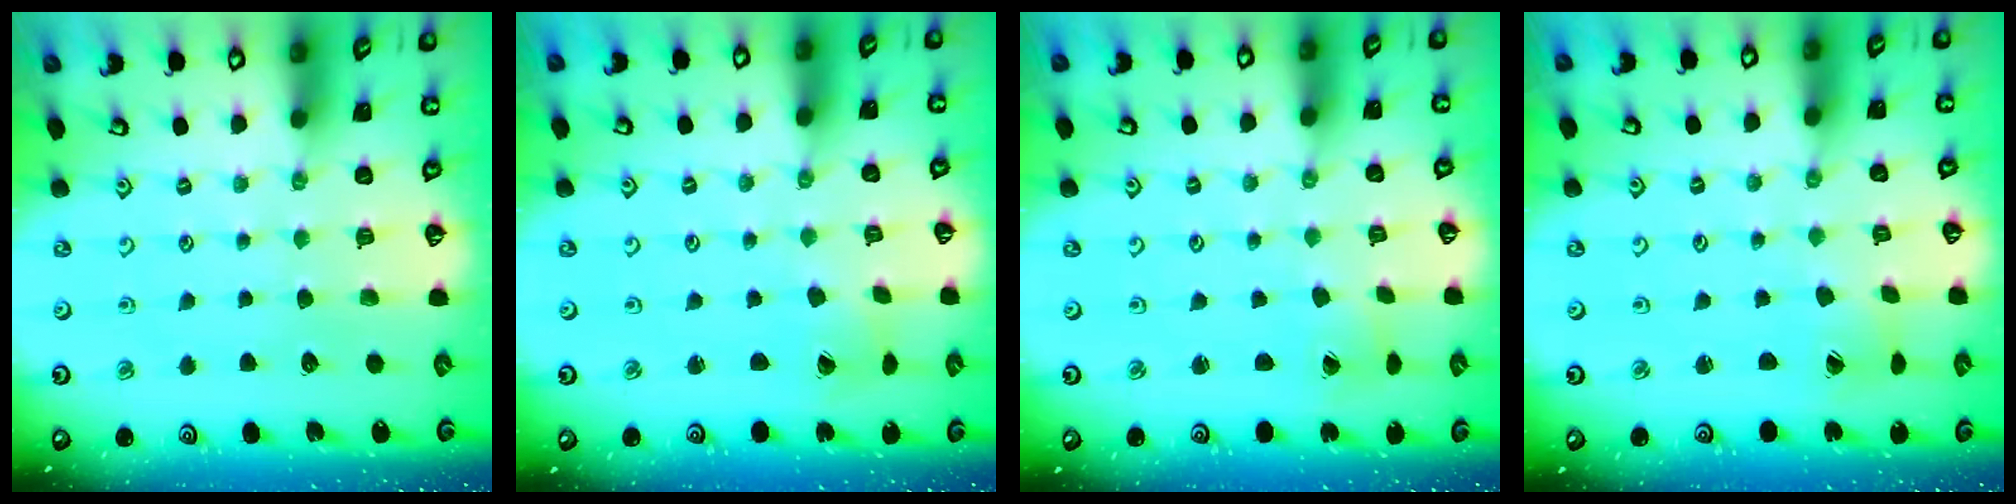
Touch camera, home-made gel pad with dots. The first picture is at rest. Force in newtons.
{"total": 1.5, "press": 1.5, "slide": 0.2}
{"total": 1.6, "press": 1.5, "slide": 0.3}
{"total": 2.6, "press": 2.6, "slide": 0.3}